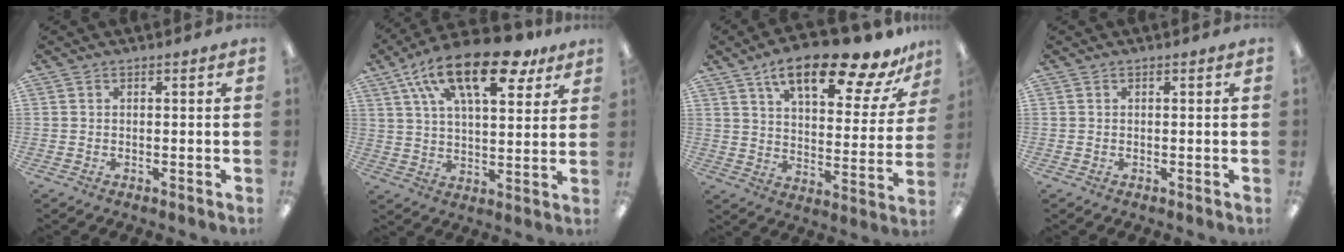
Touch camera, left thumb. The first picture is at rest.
{"total": 20.8, "force": [11.9, 8.9, 14.5], "torque": [-0.242, -0.044, 0.199]}
{"total": 19.2, "force": [13.3, 5.8, 12.6], "torque": [-0.193, -0.079, 0.215]}
{"total": 0.0}